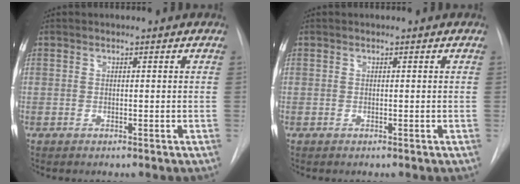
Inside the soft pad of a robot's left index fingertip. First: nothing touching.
{"total": 0.0}